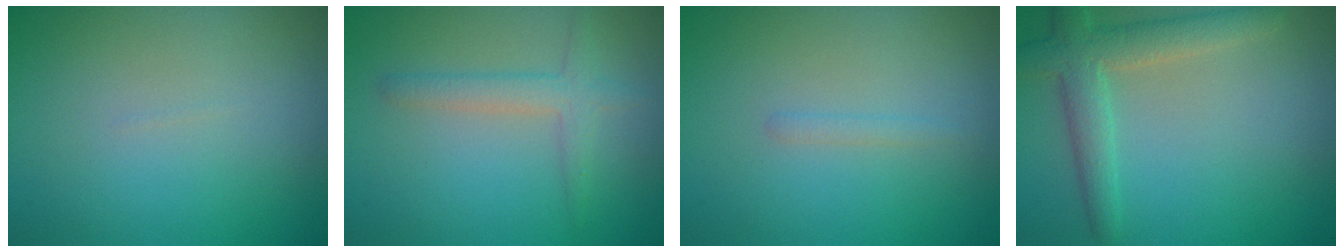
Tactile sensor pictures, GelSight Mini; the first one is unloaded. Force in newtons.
{"total": 2.4, "press": 2.4, "slide": 0.0}
{"total": 0.7, "press": 0.7, "slide": 0.1}
{"total": 4.1, "press": 4.1, "slide": 0.2}